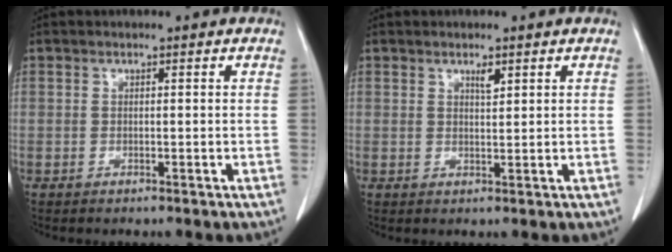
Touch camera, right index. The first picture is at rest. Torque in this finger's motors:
{"motor_torque": [0.05, 0.05, 0.00, 0.02]}